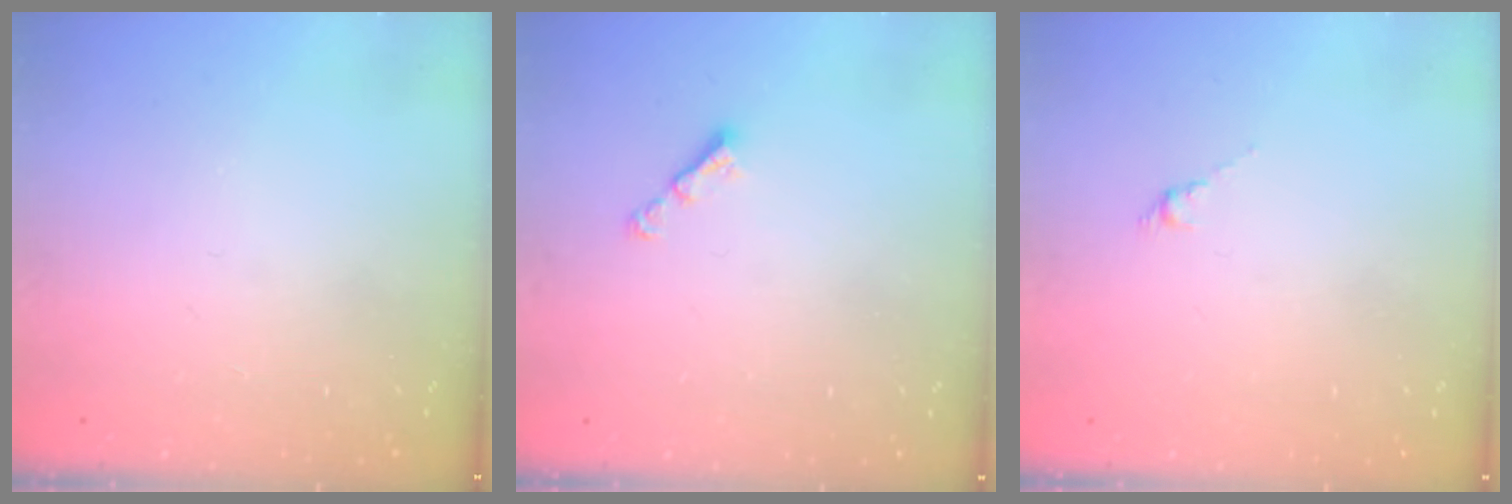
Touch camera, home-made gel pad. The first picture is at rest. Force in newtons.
{"total": 2.9, "press": 2.9, "slide": 0.3}
{"total": 0.0}